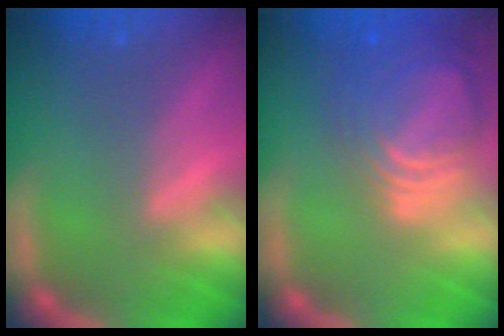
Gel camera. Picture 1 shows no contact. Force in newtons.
{"total": 9.5}